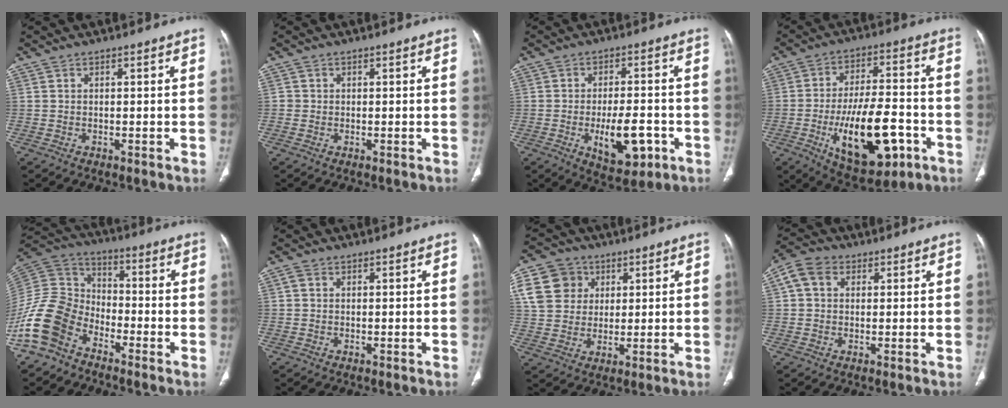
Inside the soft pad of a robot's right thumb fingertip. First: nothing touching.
{"total": 0.8, "force": [0.0, 0.8, 0.0], "torque": [0.005, 0.004, -0.002]}
{"total": 10.4, "force": [-3.4, 4.8, 8.7], "torque": [-0.120, 0.011, -0.041]}
{"total": 19.3, "force": [-6.4, 8.8, 15.9], "torque": [-0.241, 0.026, -0.088]}
{"total": 14.0, "force": [-8.5, 9.2, 6.2], "torque": [-0.119, 0.064, -0.180]}
{"total": 1.0, "force": [0.2, 0.9, 0.5], "torque": [-0.010, 0.003, 0.003]}
{"total": 11.9, "force": [4.0, 10.1, 4.8], "torque": [-0.073, 0.005, 0.073]}
{"total": 5.8, "force": [1.6, 4.5, 3.2], "torque": [-0.056, 0.015, 0.024]}